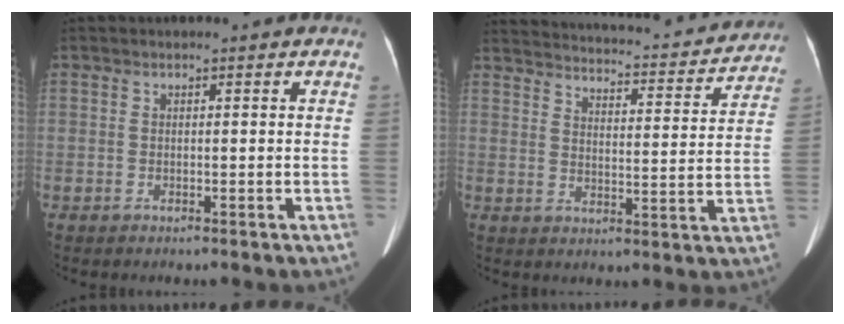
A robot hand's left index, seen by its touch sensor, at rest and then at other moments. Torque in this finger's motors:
{"motor_torque": [0.00, -2.14, 0.28, 0.02]}